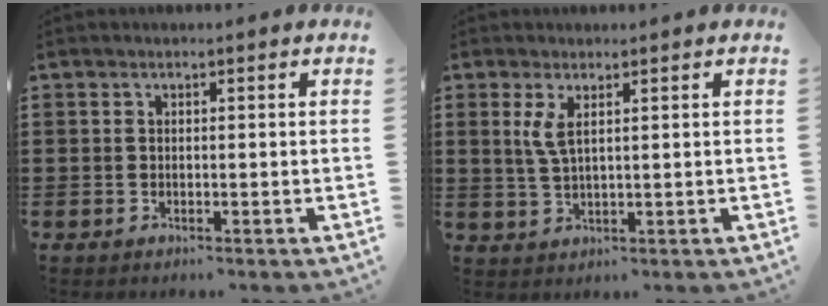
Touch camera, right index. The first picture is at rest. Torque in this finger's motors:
{"motor_torque": [0.53, 0.08, 0.29, 0.04]}